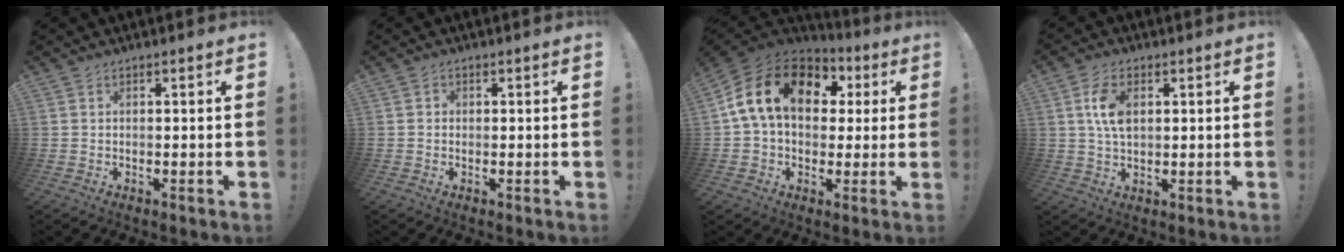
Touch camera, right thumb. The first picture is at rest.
{"total": 1.0, "force": [-0.3, 0.9, 0.2], "torque": [-0.006, 0.003, -0.004]}
{"total": 18.6, "force": [5.4, 12.1, 13.0], "torque": [-0.230, 0.003, 0.097]}
{"total": 7.9, "force": [1.9, 4.6, 6.2], "torque": [-0.121, 0.001, 0.031]}